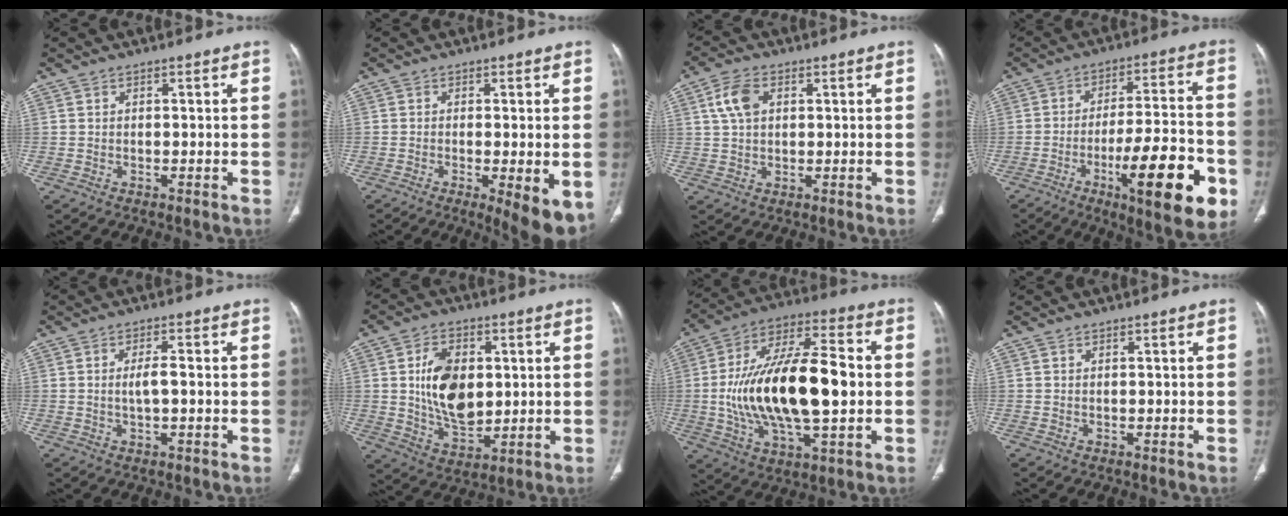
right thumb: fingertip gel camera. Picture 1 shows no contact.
{"total": 8.6, "force": [-2.9, 2.0, 7.8], "torque": [-0.108, -0.022, -0.041]}
{"total": 5.7, "force": [1.9, 3.6, 4.0], "torque": [-0.078, 0.005, 0.037]}
{"total": 20.5, "force": [-8.0, 4.8, 18.3], "torque": [-0.254, 0.022, -0.110]}
{"total": 3.3, "force": [0.0, 1.0, 3.1], "torque": [-0.063, 0.003, 0.000]}
{"total": 13.1, "force": [1.8, 8.3, 10.0], "torque": [-0.148, -0.014, 0.039]}
{"total": 25.2, "force": [-1.0, 10.6, 22.9], "torque": [-0.416, 0.017, -0.013]}
{"total": 0.0}